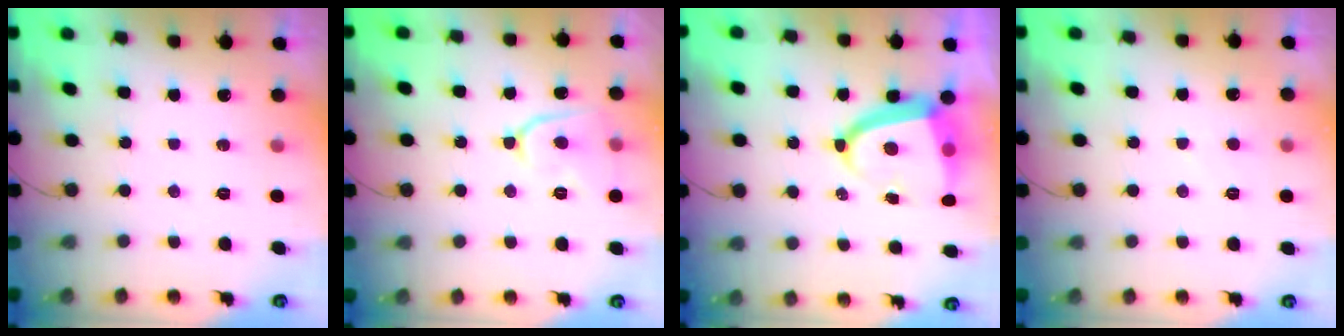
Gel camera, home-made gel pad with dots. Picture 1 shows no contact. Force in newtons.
{"total": 10.1, "press": 10.1, "slide": 1.0}
{"total": 9.9, "press": 9.9, "slide": 1.4}
{"total": 2.6, "press": 2.5, "slide": 0.3}